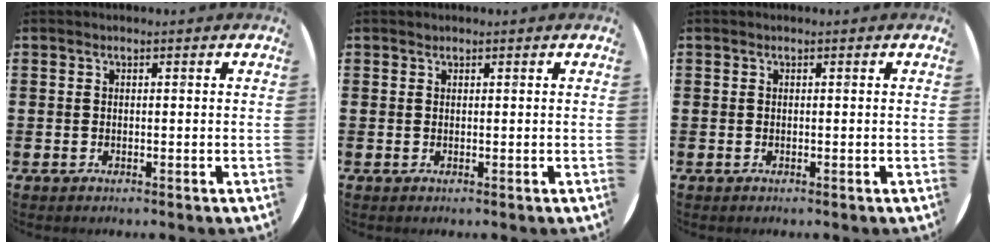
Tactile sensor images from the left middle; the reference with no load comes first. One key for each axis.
{"total": 0.0}
{"total": 0.0}